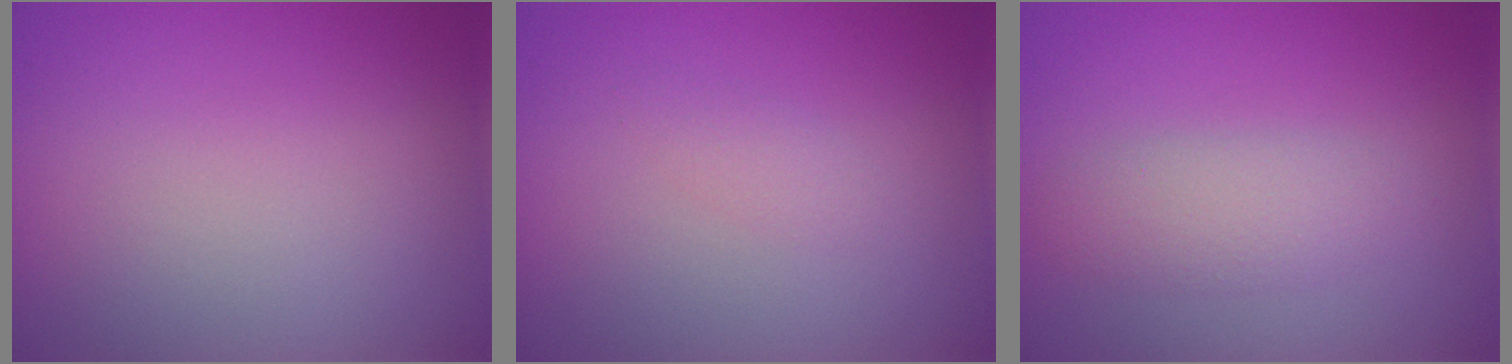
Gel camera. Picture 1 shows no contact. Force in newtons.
{"total": 0.9, "press": 0.9, "slide": 0.0}
{"total": 2.6, "press": 2.6, "slide": 0.0}